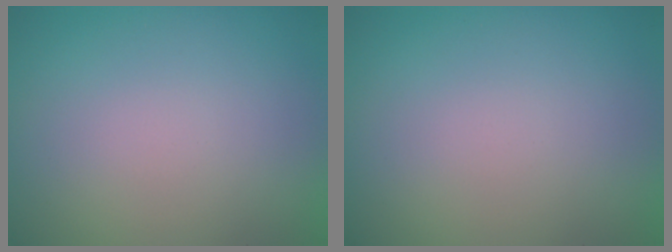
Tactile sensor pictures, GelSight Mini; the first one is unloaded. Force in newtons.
{"total": 0.0}